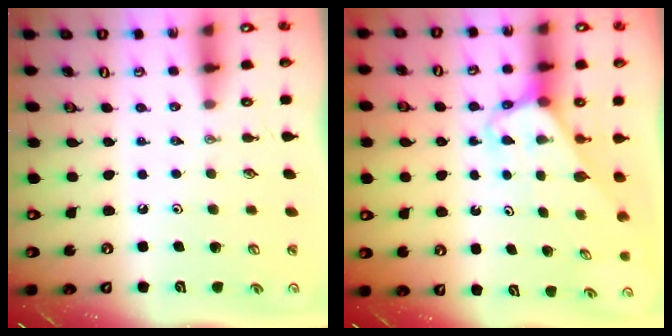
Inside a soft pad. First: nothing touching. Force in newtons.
{"total": 3.3, "press": 3.3, "slide": 0.2}